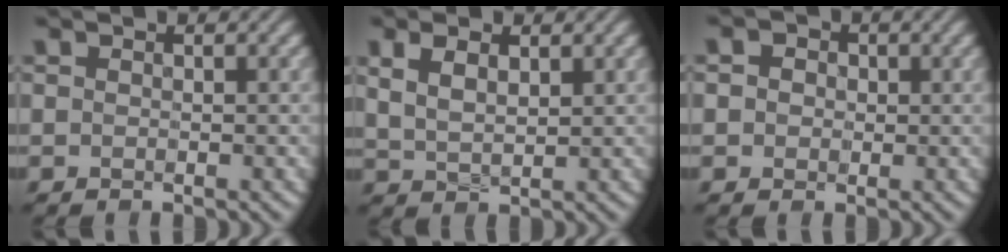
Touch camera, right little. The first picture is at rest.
{"total": 2.9, "force": [1.1, 1.5, 2.3], "torque": [-0.056, -0.003, 0.027]}
{"total": 3.6, "force": [1.1, 2.8, 1.8], "torque": [-0.040, 0.012, 0.006]}